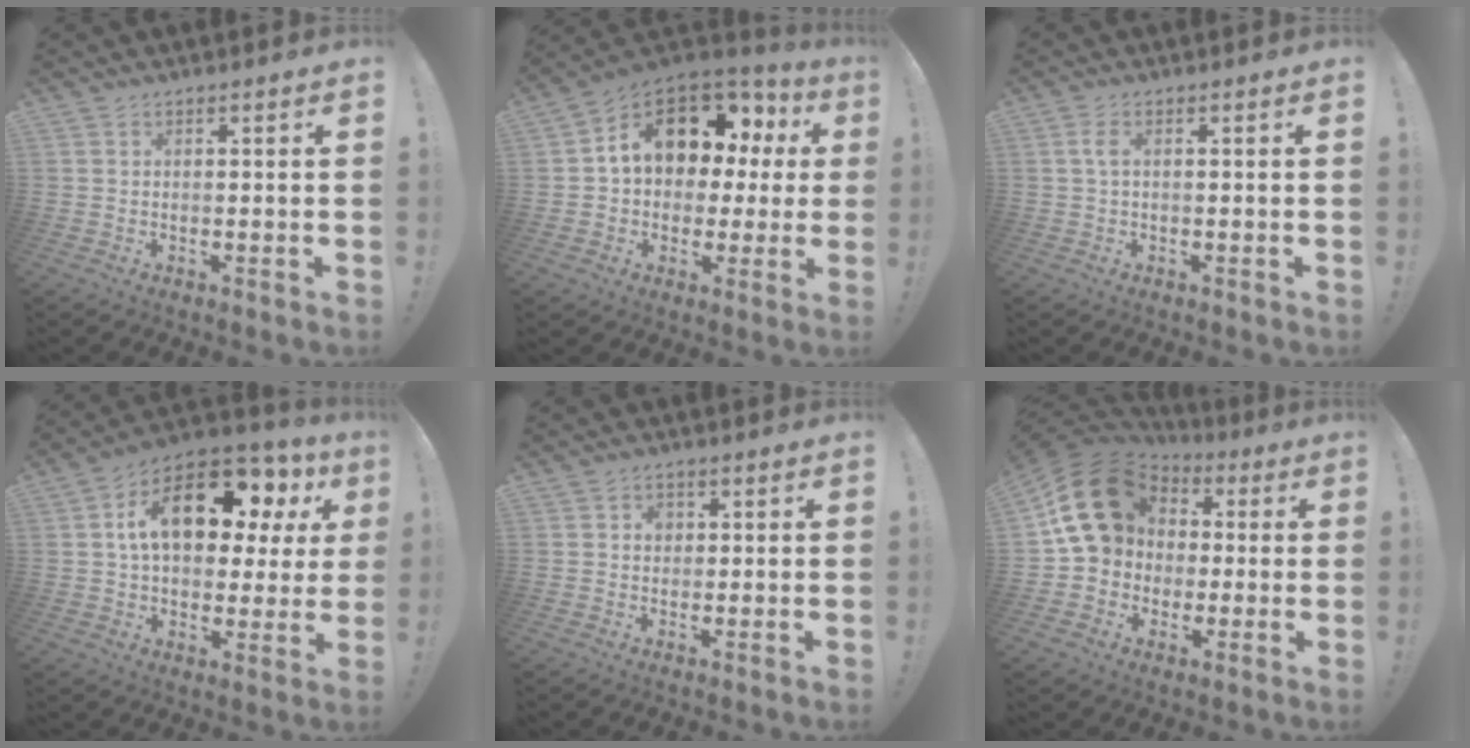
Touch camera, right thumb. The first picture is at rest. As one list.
[{"total": 14.0, "force": [5.6, 9.7, 8.5], "torque": [-0.126, -0.030, 0.105]}, {"total": 2.7, "force": [0.3, 1.3, 2.3], "torque": [-0.045, 0.008, 0.006]}, {"total": 19.6, "force": [7.7, 10.0, 15.0], "torque": [-0.235, -0.030, 0.129]}, {"total": 2.5, "force": [0.5, 2.2, 1.2], "torque": [-0.008, -0.003, 0.006]}, {"total": 19.5, "force": [4.6, 15.6, 10.8], "torque": [-0.157, 0.001, 0.100]}]